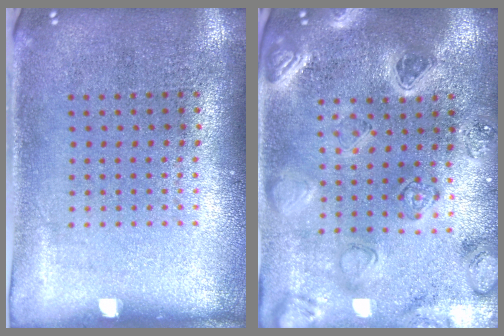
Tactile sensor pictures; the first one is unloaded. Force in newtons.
{"total": 2.2, "press": 2.2, "slide": 0.3}